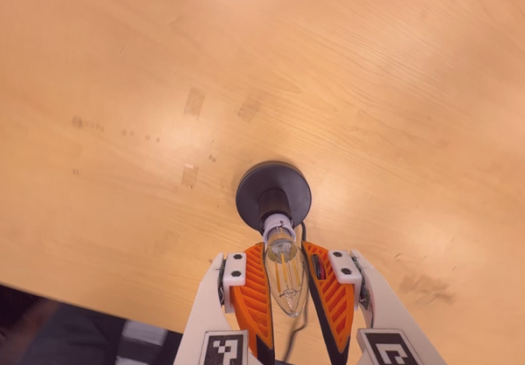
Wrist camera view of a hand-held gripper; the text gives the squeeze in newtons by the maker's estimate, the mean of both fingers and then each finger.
{"total": 12.6, "left": 12.6, "right": 12.5}